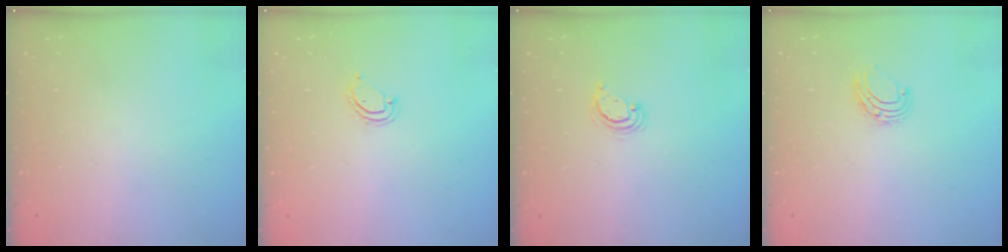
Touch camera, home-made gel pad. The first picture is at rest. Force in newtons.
{"total": 4.7, "press": 4.6, "slide": 0.4}
{"total": 3.0, "press": 3.0, "slide": 0.2}
{"total": 5.5, "press": 5.4, "slide": 0.6}